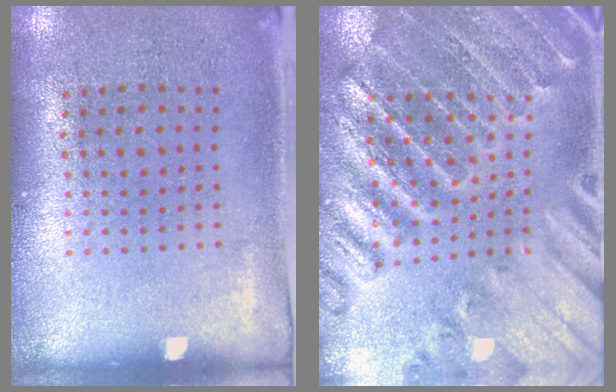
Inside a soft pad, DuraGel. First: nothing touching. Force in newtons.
{"total": 2.7, "press": 2.7, "slide": 0.4}